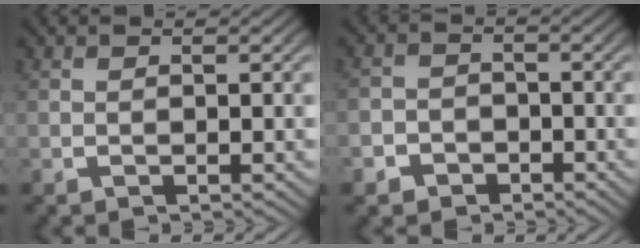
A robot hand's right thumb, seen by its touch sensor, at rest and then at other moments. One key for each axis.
{"total": 3.4, "fx": -1.9, "fy": 2.7, "fz": 0.4, "tx": 0.003, "ty": -0.010, "tz": -0.034}